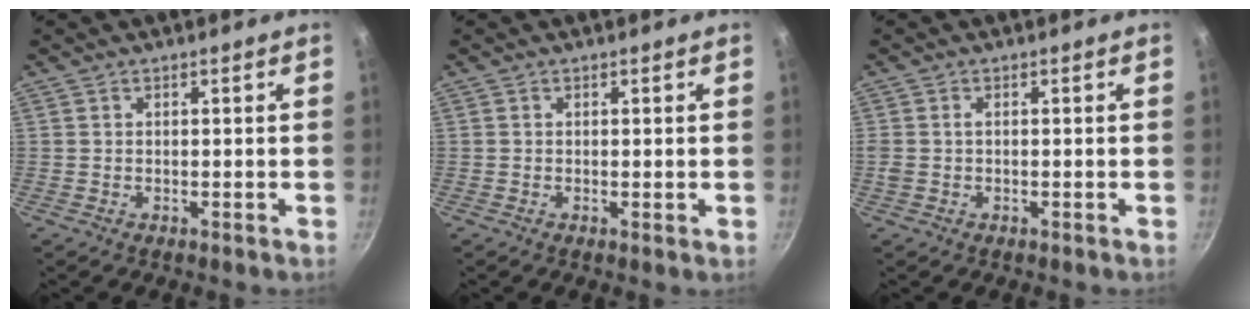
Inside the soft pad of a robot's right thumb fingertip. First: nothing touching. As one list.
[{"total": 0.5, "force": [0.0, 0.0, 0.5], "torque": [-0.008, -0.002, -0.002]}, {"total": 1.4, "force": [0.0, 0.9, 1.0], "torque": [-0.022, 0.002, 0.000]}]